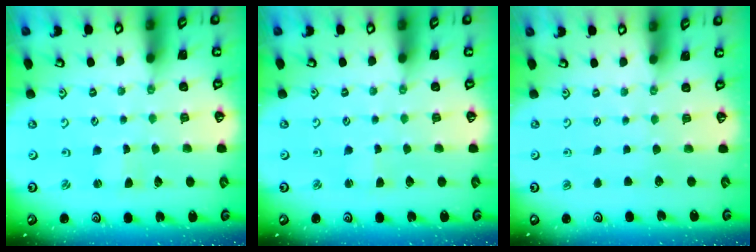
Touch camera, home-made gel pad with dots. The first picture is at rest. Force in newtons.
{"total": 1.3, "press": 1.2, "slide": 0.3}
{"total": 0.0}